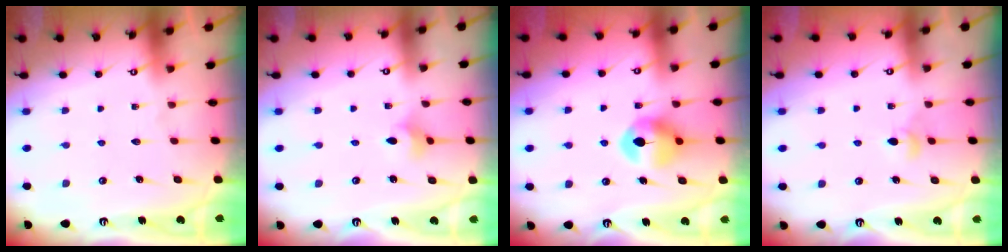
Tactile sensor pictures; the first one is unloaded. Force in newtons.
{"total": 3.6, "press": 3.6, "slide": 0.6}
{"total": 9.7, "press": 9.7, "slide": 0.4}
{"total": 3.9, "press": 3.8, "slide": 0.8}